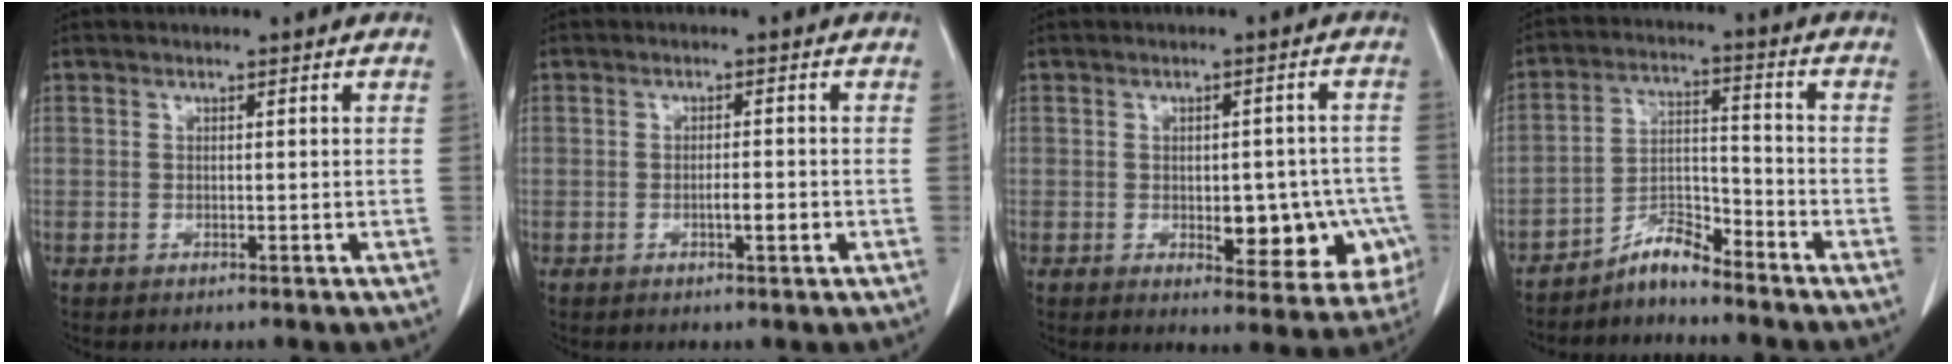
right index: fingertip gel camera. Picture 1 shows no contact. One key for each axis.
{"total": 2.2, "fx": -0.8, "fy": 0.3, "fz": 2.1, "tx": -0.035, "ty": 0.000, "tz": -0.013}
{"total": 10.9, "fx": -3.2, "fy": 5.2, "fz": 9.0, "tx": -0.093, "ty": 0.009, "tz": -0.033}
{"total": 5.5, "fx": -5.1, "fy": 0.9, "fz": 1.9, "tx": -0.029, "ty": 0.010, "tz": -0.096}